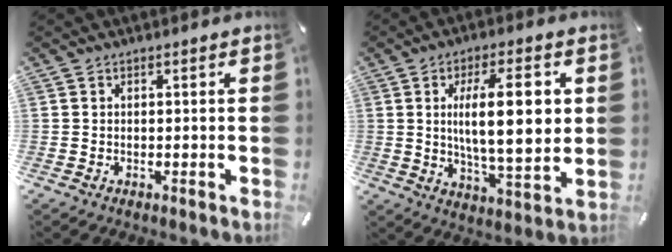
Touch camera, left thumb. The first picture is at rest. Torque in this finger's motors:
{"motor_torque": [2.53, 2.48, 2.15, -0.30, 0.58]}